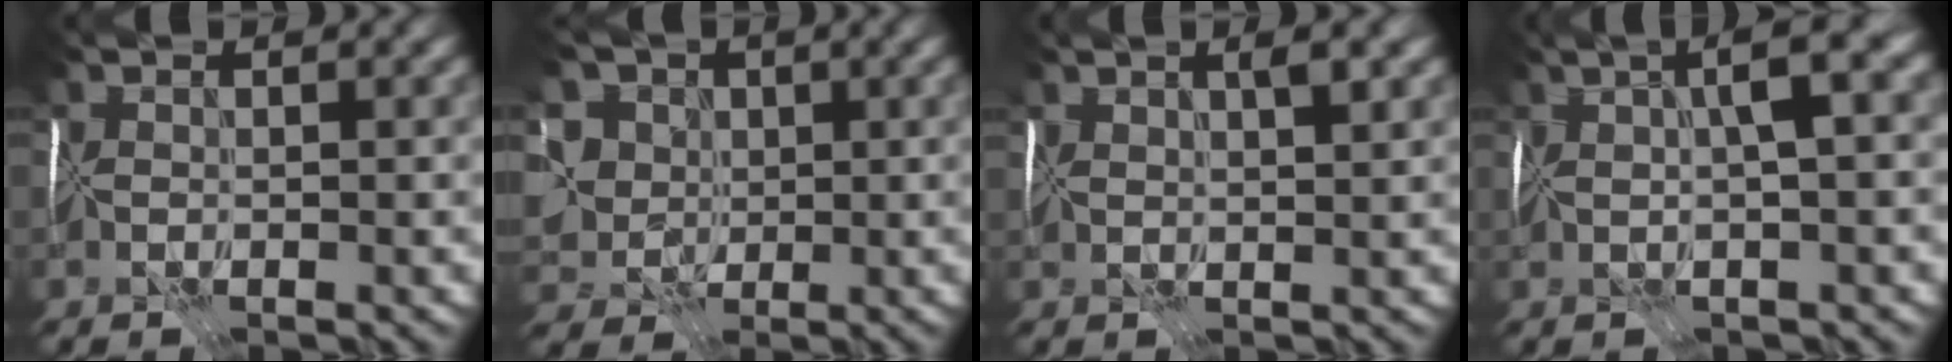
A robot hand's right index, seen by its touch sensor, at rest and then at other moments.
{"total": 5.5, "force": [2.6, 4.7, 1.2], "torque": [-0.026, 0.023, 0.027]}
{"total": 3.5, "force": [2.7, 0.6, 2.2], "torque": [-0.020, 0.015, 0.048]}
{"total": 4.6, "force": [2.5, -0.1, 3.8], "torque": [-0.058, 0.021, 0.043]}